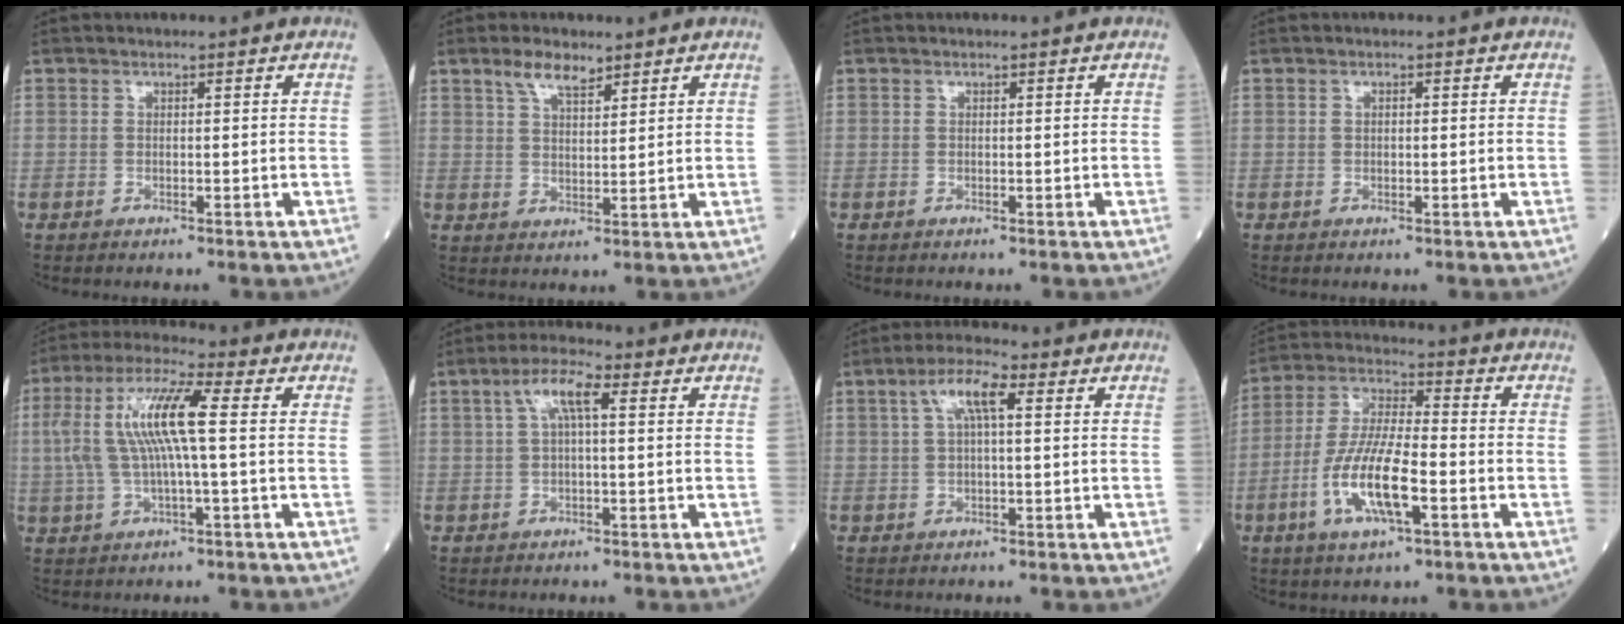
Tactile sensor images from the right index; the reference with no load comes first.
{"total": 4.6, "force": [3.4, 1.5, 2.7], "torque": [-0.057, 0.008, 0.067]}
{"total": 0.0}
{"total": 0.6, "force": [0.1, 0.2, 0.5], "torque": [-0.012, 0.001, 0.005]}
{"total": 10.9, "force": [1.1, 1.4, 10.8], "torque": [-0.230, 0.027, 0.020]}
{"total": 5.1, "force": [1.4, 0.9, 4.8], "torque": [-0.098, 0.021, 0.030]}
{"total": 5.6, "force": [1.8, 1.1, 5.1], "torque": [-0.104, 0.021, 0.035]}
{"total": 12.1, "force": [-4.0, 2.6, 11.1], "torque": [-0.229, -0.004, -0.073]}